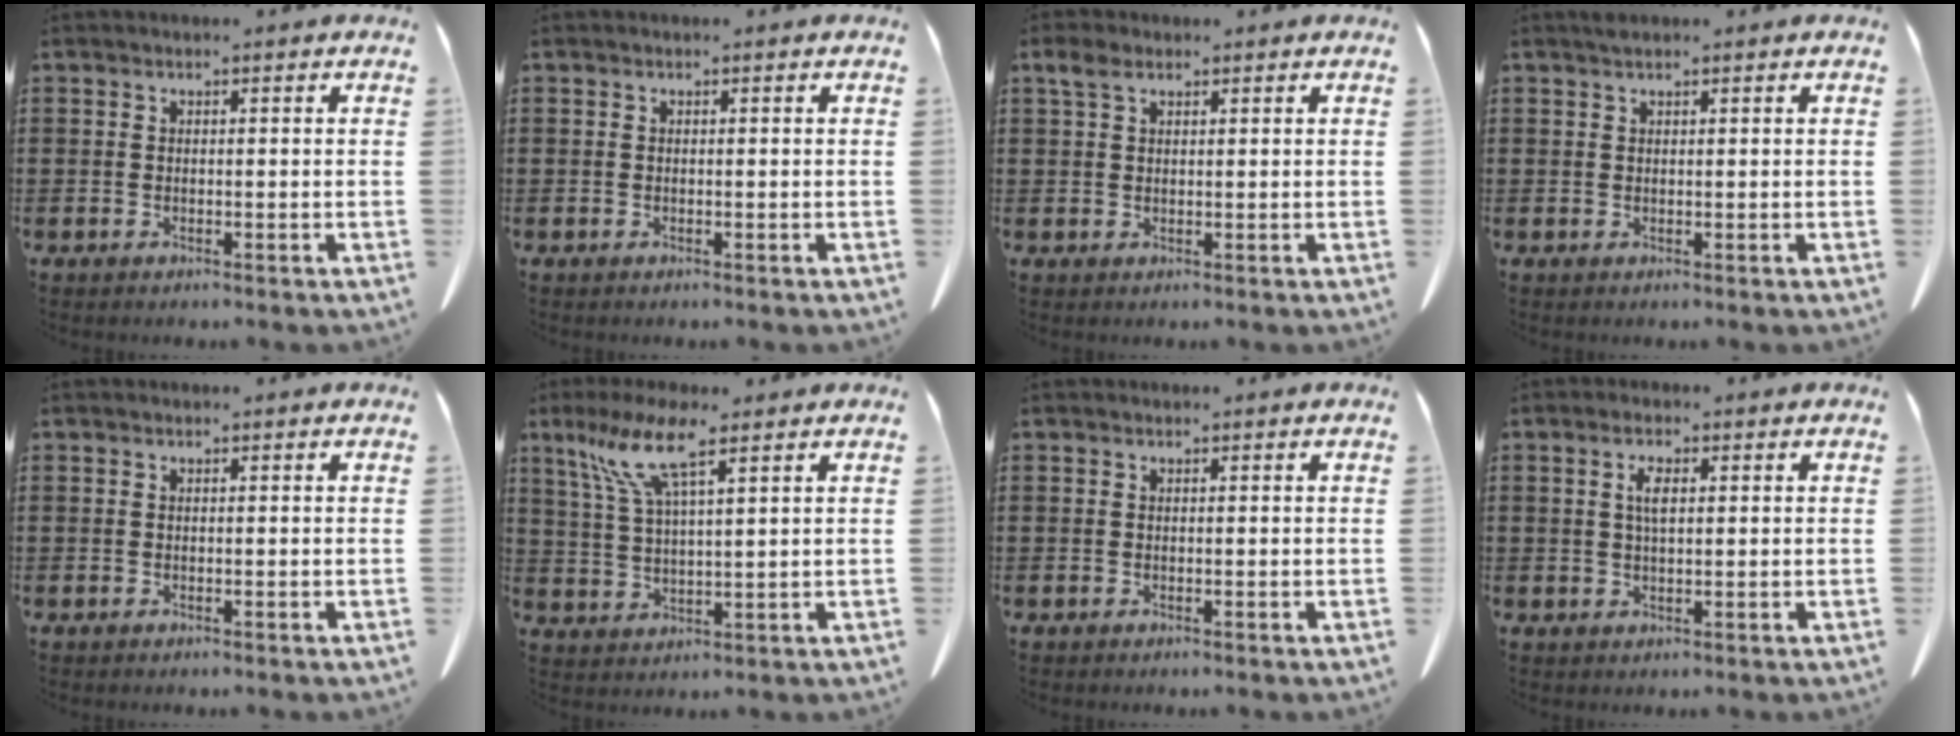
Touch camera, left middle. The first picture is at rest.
{"total": 0.0}
{"total": 2.6, "force": [1.5, 1.3, 1.8], "torque": [-0.042, 0.006, 0.026]}
{"total": 0.8, "force": [0.6, 0.2, 0.5], "torque": [-0.011, 0.001, 0.012]}
{"total": 0.0}
{"total": 8.6, "force": [5.4, 1.2, 6.6], "torque": [-0.150, -0.006, 0.093]}
{"total": 0.0}
{"total": 3.1, "force": [0.9, 1.0, 2.8], "torque": [-0.060, 0.006, 0.015]}